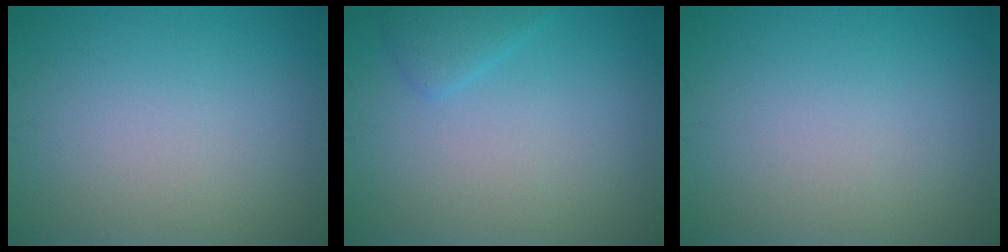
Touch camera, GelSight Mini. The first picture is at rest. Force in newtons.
{"total": 1.6, "press": 1.6, "slide": 0.1}
{"total": 0.0}